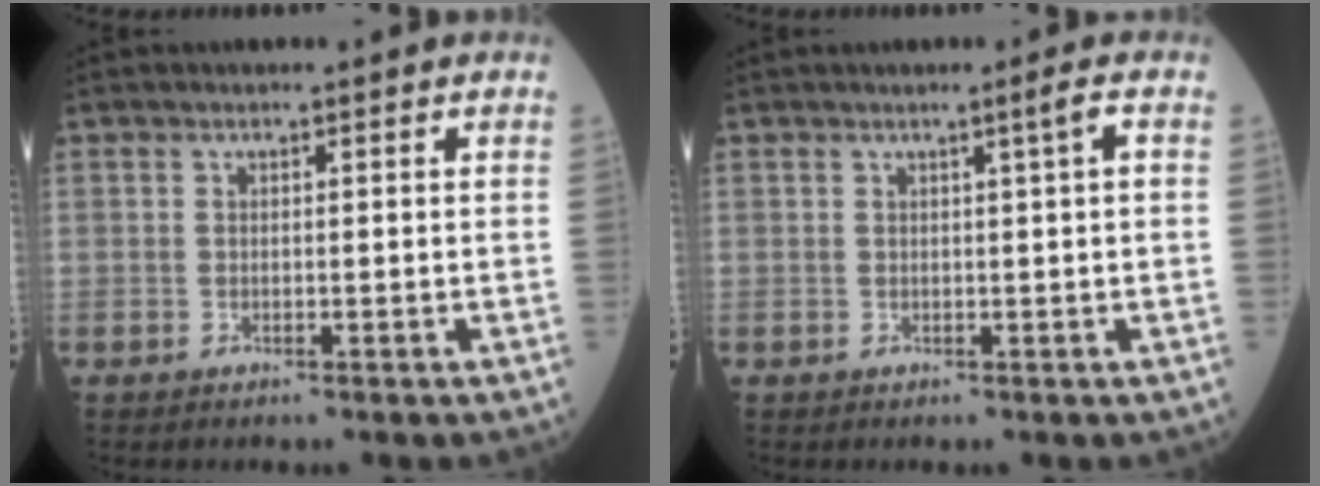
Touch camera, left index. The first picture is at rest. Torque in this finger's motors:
{"motor_torque": [0.27, -0.18, 0.05, 0.03]}